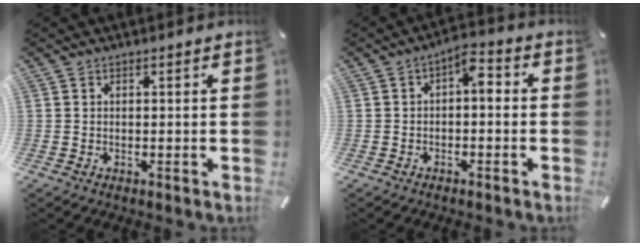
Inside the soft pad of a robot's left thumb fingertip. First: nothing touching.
{"total": 4.7, "force": [-0.5, 2.6, 3.8], "torque": [-0.051, 0.007, -0.020]}